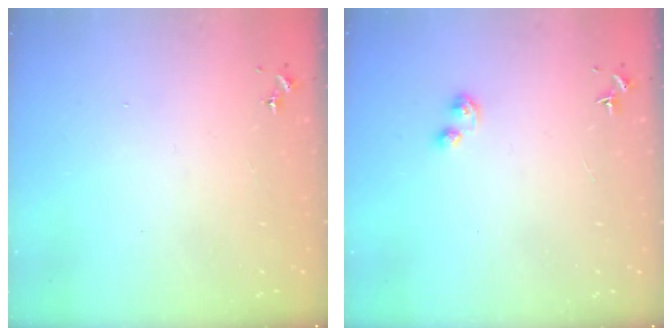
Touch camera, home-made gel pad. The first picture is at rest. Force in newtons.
{"total": 3.8, "press": 3.8, "slide": 0.5}